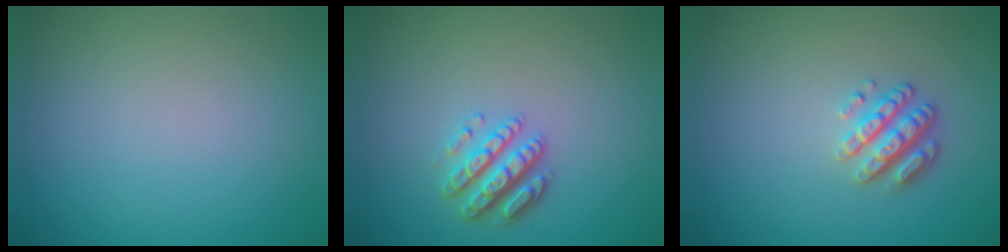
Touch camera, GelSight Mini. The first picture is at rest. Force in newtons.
{"total": 2.9, "press": 2.8, "slide": 1.1}
{"total": 2.9, "press": 2.4, "slide": 1.7}